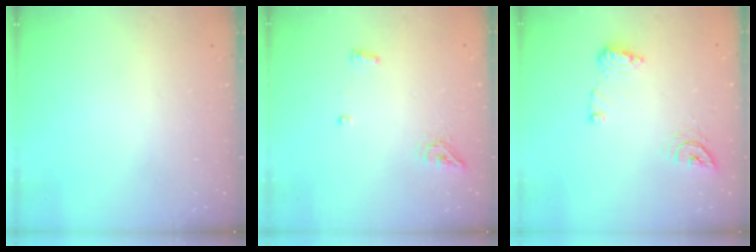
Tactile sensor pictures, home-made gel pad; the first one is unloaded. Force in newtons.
{"total": 4.9, "press": 4.8, "slide": 1.0}
{"total": 8.9, "press": 8.9, "slide": 0.5}